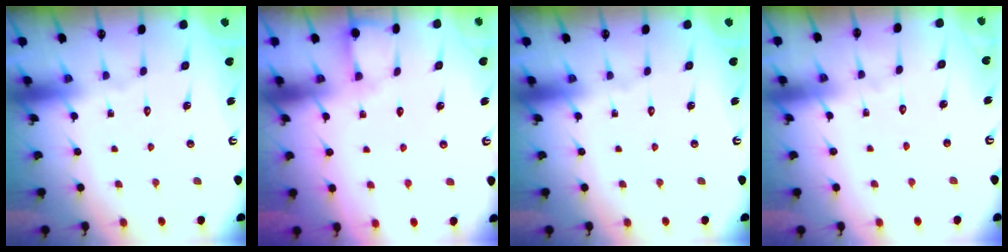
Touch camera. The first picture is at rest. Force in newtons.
{"total": 3.8, "press": 3.8, "slide": 0.4}
{"total": 0.0}
{"total": 2.4, "press": 2.4, "slide": 0.3}